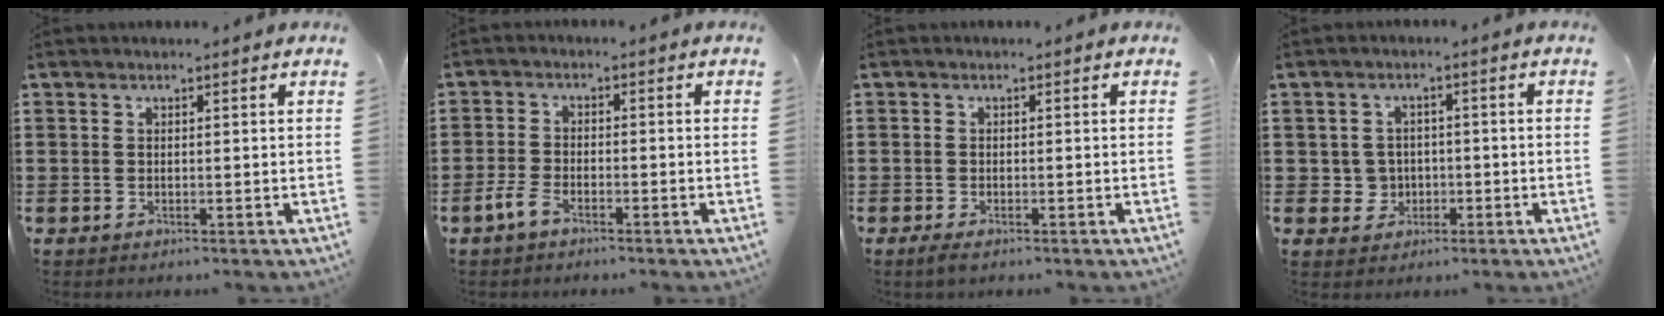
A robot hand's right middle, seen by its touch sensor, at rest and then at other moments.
{"total": 3.2, "force": [-2.3, 1.4, 1.9], "torque": [-0.054, -0.003, -0.050]}
{"total": 0.9, "force": [-0.6, 0.3, 0.5], "torque": [-0.019, -0.008, -0.013]}
{"total": 3.5, "force": [-0.7, 3.4, 0.7], "torque": [-0.027, 0.005, -0.017]}